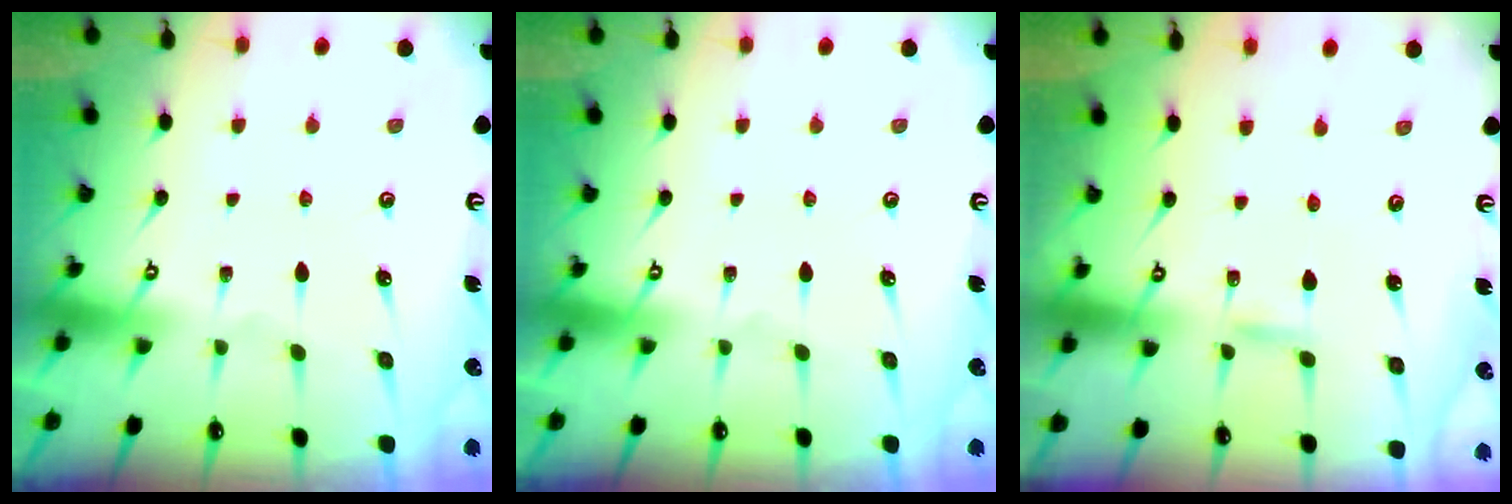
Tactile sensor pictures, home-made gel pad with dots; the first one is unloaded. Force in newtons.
{"total": 0.0}
{"total": 1.4, "press": 1.4, "slide": 0.0}